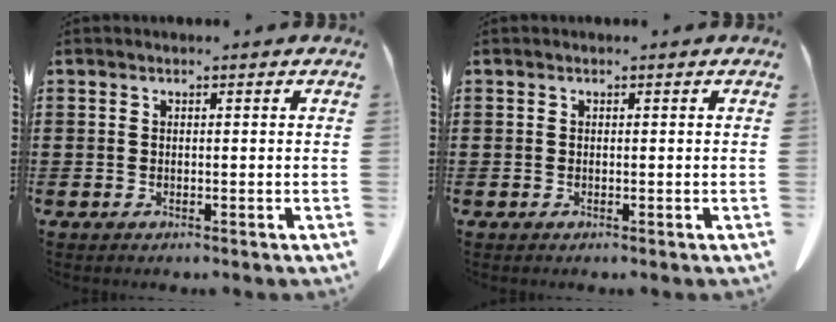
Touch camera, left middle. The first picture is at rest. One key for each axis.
{"total": 0.0}